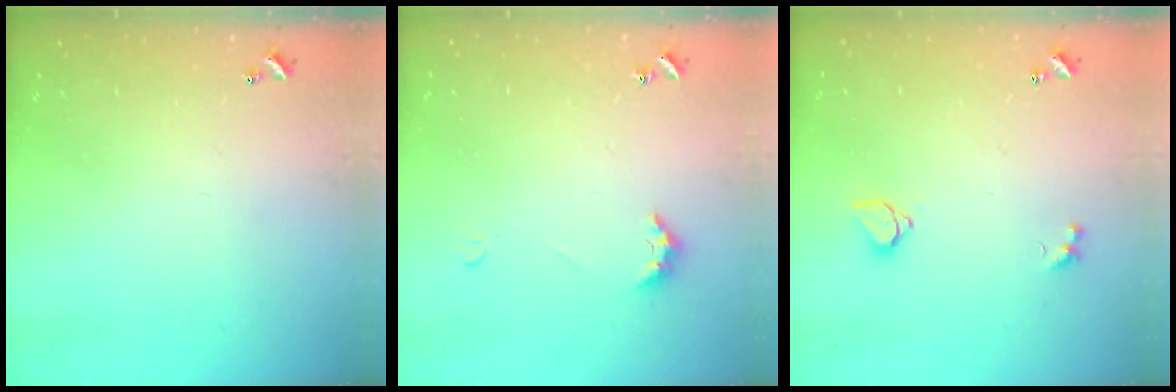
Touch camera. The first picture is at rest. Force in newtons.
{"total": 2.7, "press": 2.6, "slide": 0.7}
{"total": 1.7, "press": 1.7, "slide": 0.4}